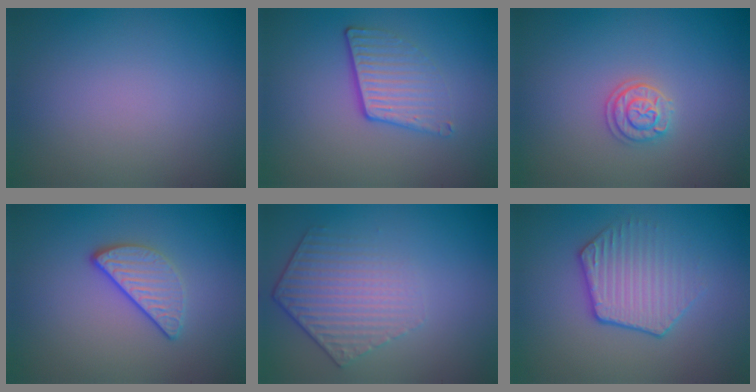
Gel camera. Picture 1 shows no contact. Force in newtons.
{"total": 3.8, "press": 2.6, "slide": 2.8}
{"total": 2.1, "press": 2.0, "slide": 0.6}
{"total": 2.9, "press": 2.4, "slide": 1.6}
{"total": 4.4, "press": 3.2, "slide": 3.1}
{"total": 3.6, "press": 3.2, "slide": 1.6}